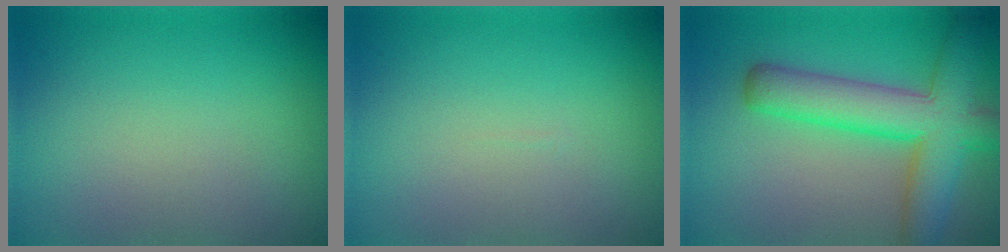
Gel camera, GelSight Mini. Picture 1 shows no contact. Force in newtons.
{"total": 0.0}
{"total": 8.0, "press": 8.0, "slide": 0.3}